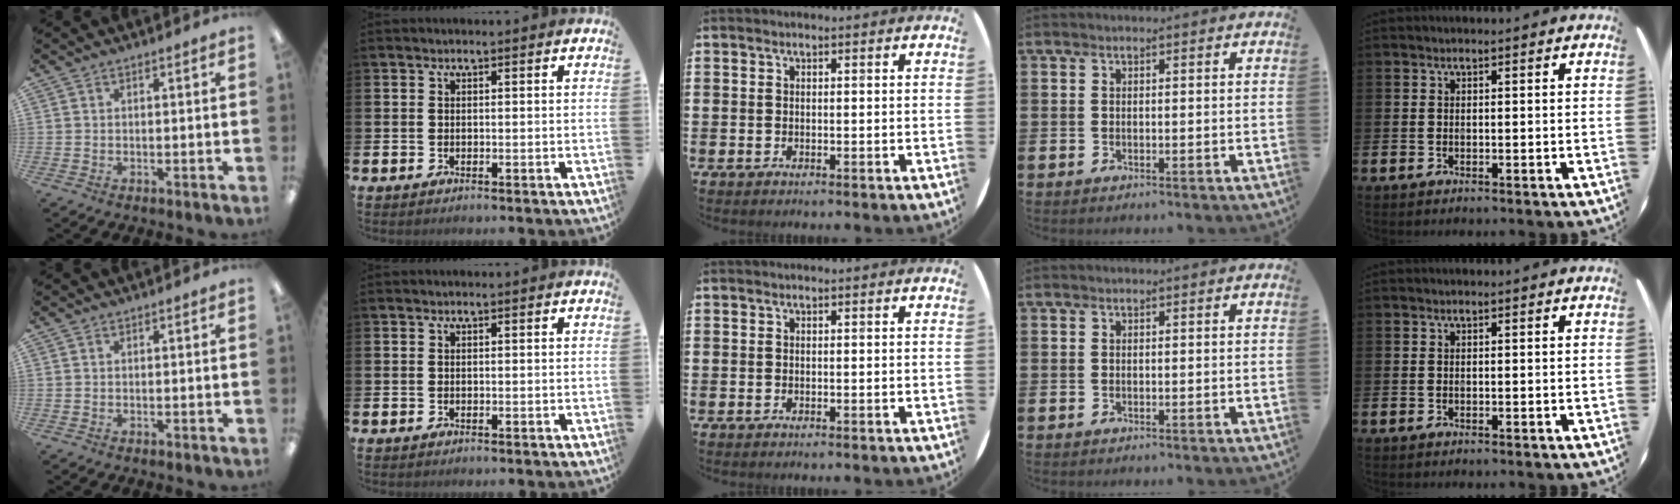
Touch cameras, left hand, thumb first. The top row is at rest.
{}